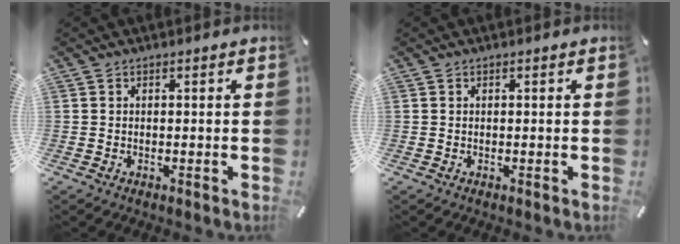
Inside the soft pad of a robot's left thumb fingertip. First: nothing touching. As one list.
[{"total": 0.0}]